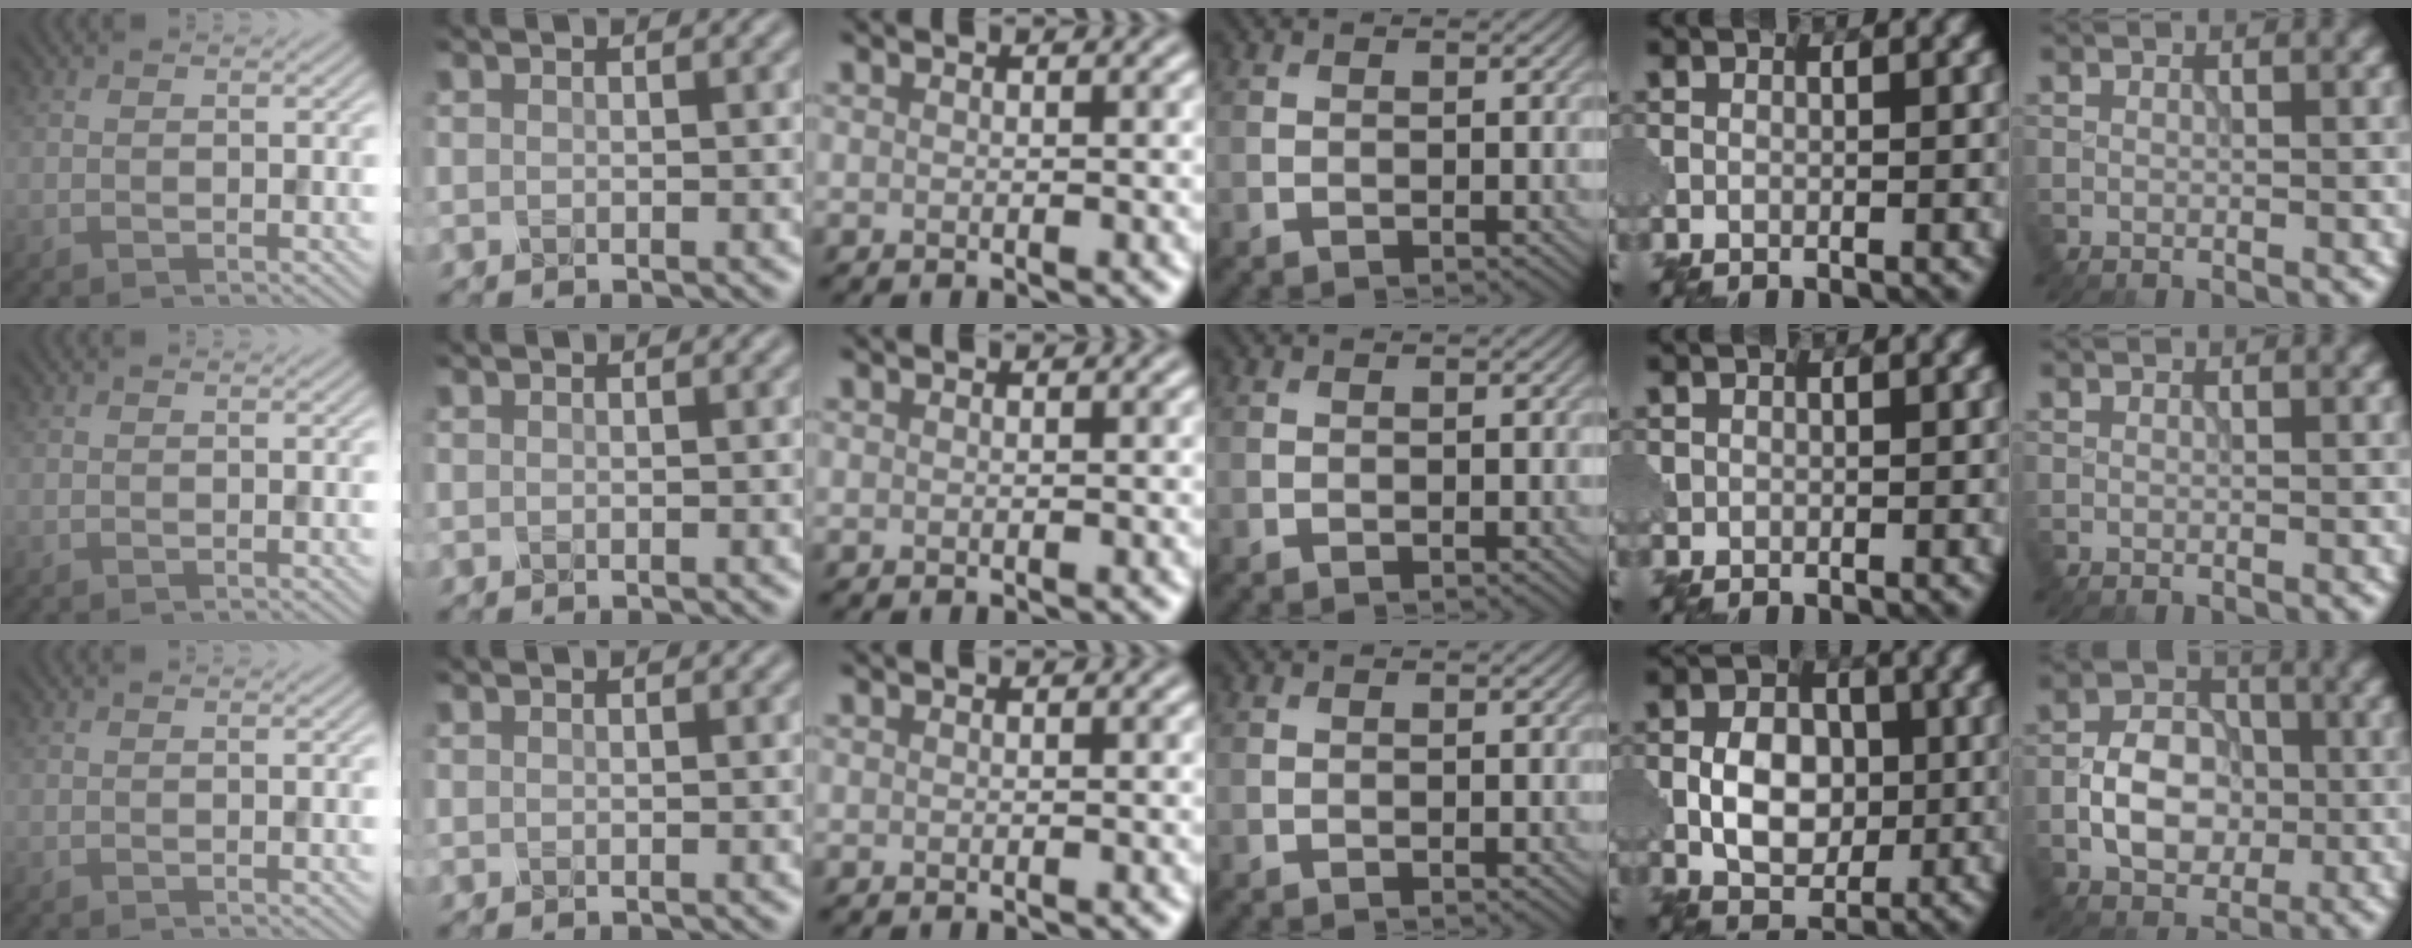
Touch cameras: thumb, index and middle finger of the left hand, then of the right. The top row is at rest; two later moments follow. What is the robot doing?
{"motion": "close", "object": "eyeshadow palette"}